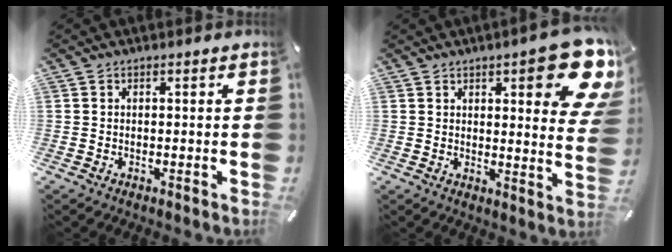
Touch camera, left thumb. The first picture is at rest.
{"total": 15.5, "force": [7.9, 4.6, 12.5], "torque": [-0.153, -0.052, 0.122]}